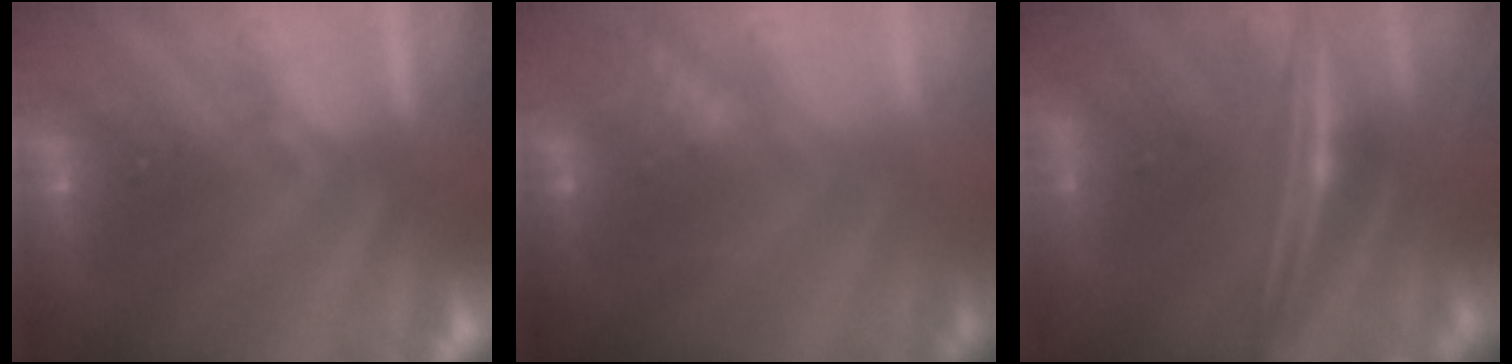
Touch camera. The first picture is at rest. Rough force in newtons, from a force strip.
{"total": 2.5}
{"total": 5.7}